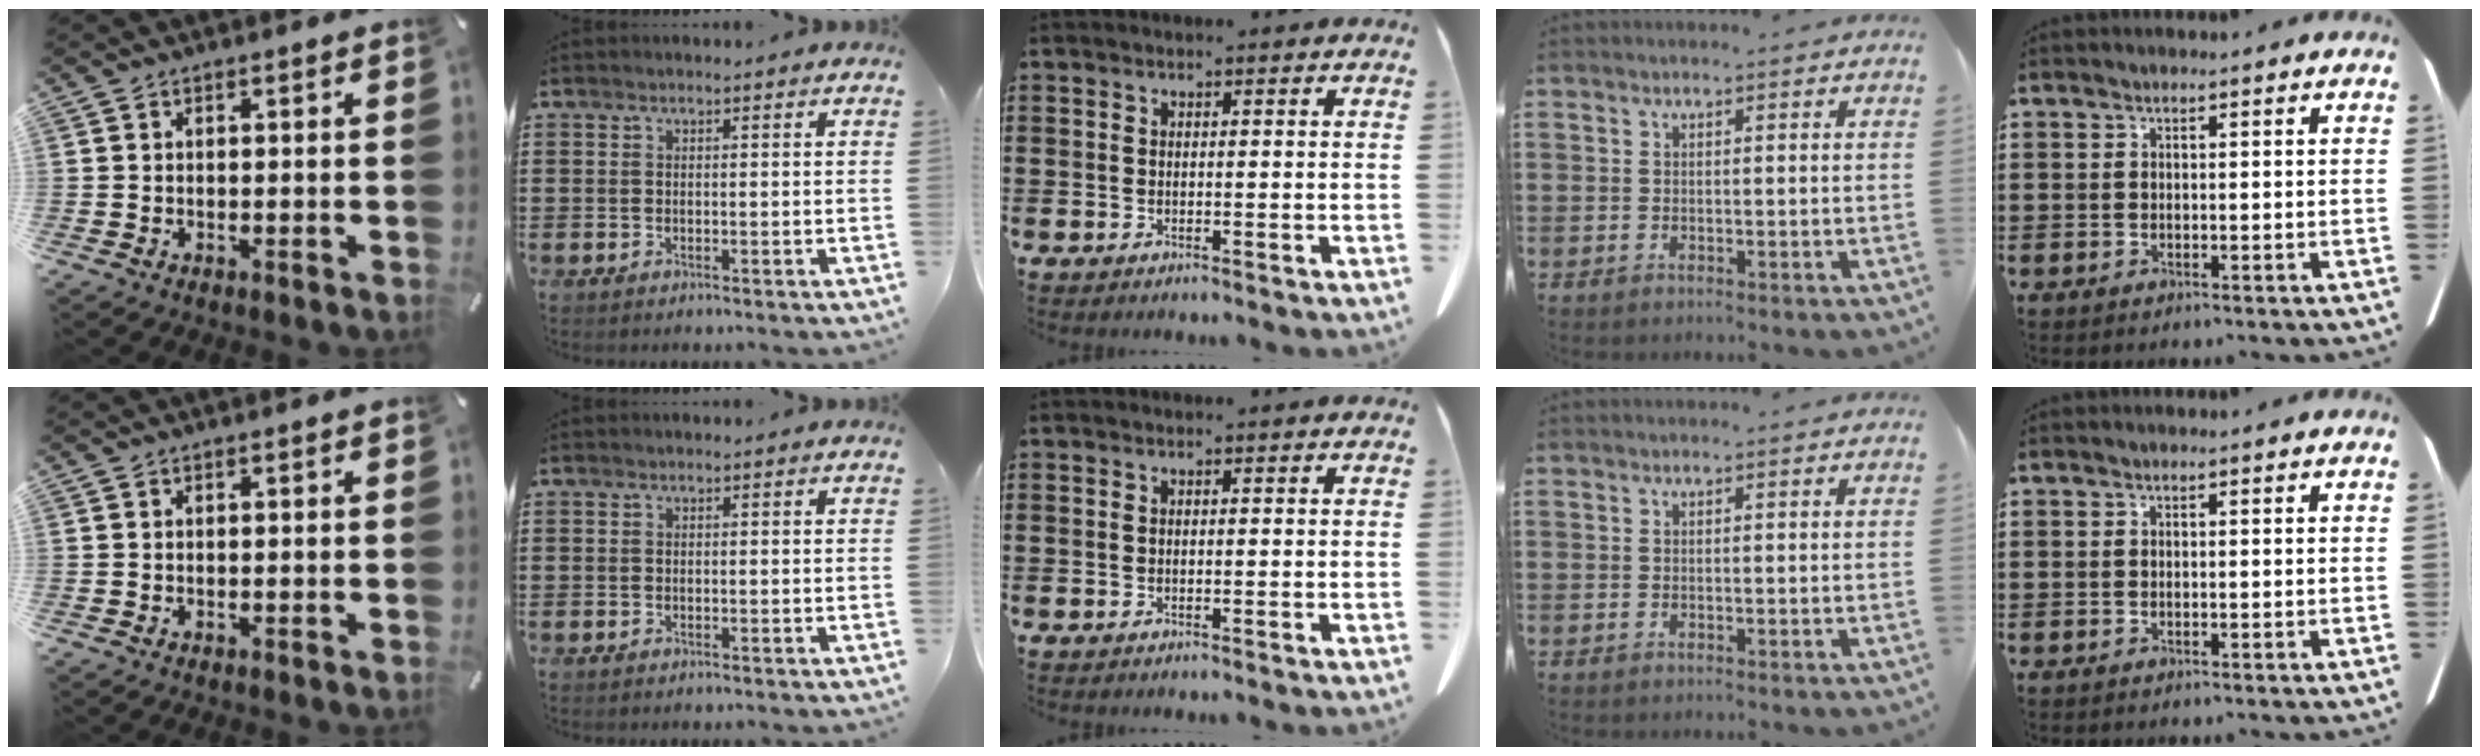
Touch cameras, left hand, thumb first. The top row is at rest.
{}